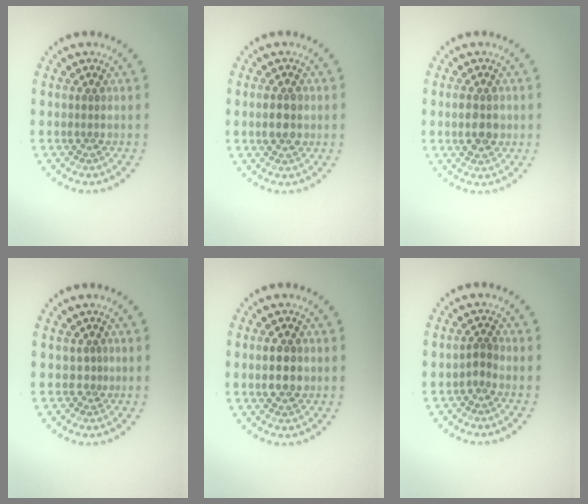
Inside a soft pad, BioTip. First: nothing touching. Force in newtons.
{"total": 2.8, "press": 2.8, "slide": 0.2}
{"total": 2.6, "press": 2.6, "slide": 0.0}
{"total": 0.6, "press": 0.0, "slide": 0.6}
{"total": 2.8, "press": 2.8, "slide": 0.2}
{"total": 1.0, "press": 0.8, "slide": 0.6}